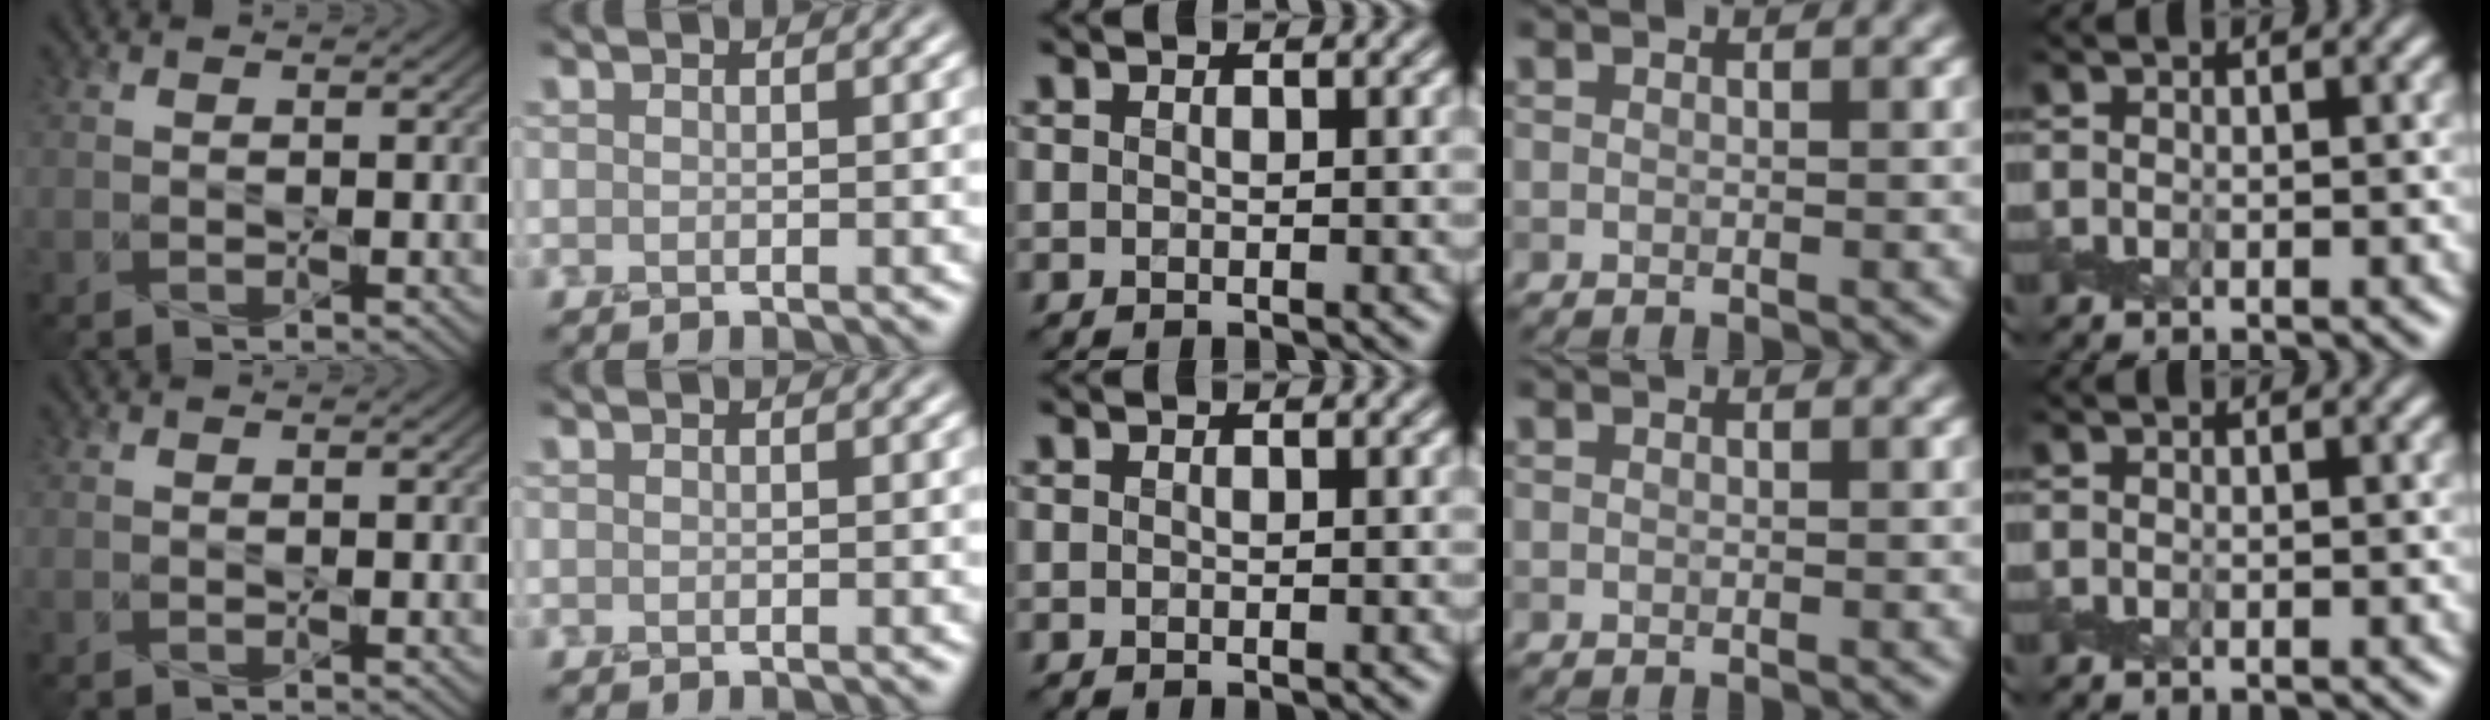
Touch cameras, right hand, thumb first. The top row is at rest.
{}